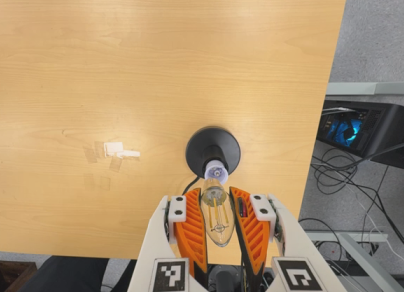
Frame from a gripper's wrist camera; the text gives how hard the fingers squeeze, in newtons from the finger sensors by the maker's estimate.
{"total": 22.4, "left": 24.6, "right": 20.2}